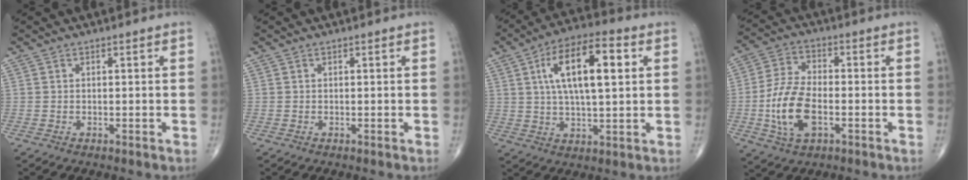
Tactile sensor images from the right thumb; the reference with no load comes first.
{"total": 0.0}
{"total": 15.2, "force": [4.0, 5.8, 13.5], "torque": [-0.224, 0.009, 0.062]}
{"total": 12.1, "force": [-2.9, 6.3, 9.9], "torque": [-0.200, 0.012, -0.056]}